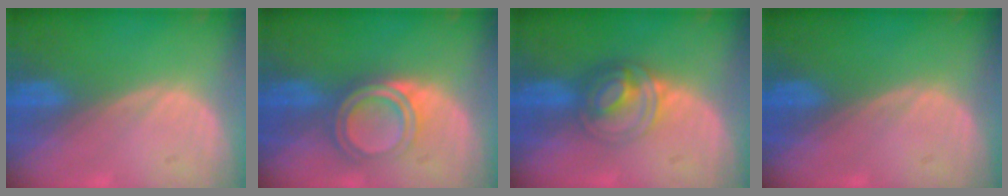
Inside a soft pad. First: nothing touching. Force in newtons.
{"total": 5.5, "press": 5.0, "slide": 2.3}
{"total": 6.2, "press": 5.3, "slide": 3.2}
{"total": 0.0}